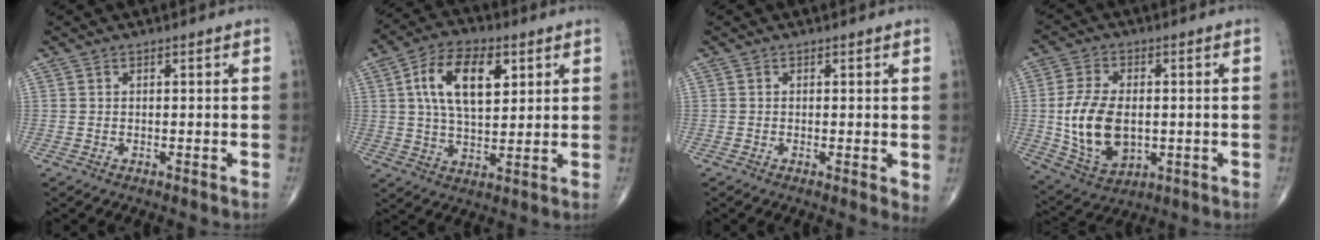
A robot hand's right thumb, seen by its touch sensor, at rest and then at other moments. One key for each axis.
{"total": 13.4, "fx": 4.1, "fy": 7.0, "fz": 10.6, "tx": -0.175, "ty": -0.004, "tz": 0.072}
{"total": 2.2, "fx": 0.0, "fy": 0.7, "fz": 2.1, "tx": -0.031, "ty": -0.008, "tz": -0.005}
{"total": 13.8, "fx": -0.7, "fy": 8.4, "fz": 10.9, "tx": -0.201, "ty": -0.007, "tz": 0.001}